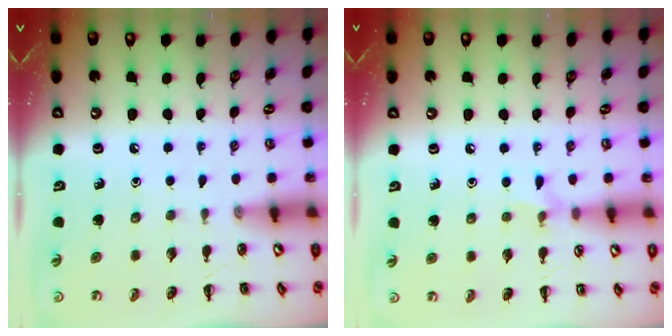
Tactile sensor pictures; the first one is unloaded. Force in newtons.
{"total": 5.6, "press": 5.4, "slide": 1.5}